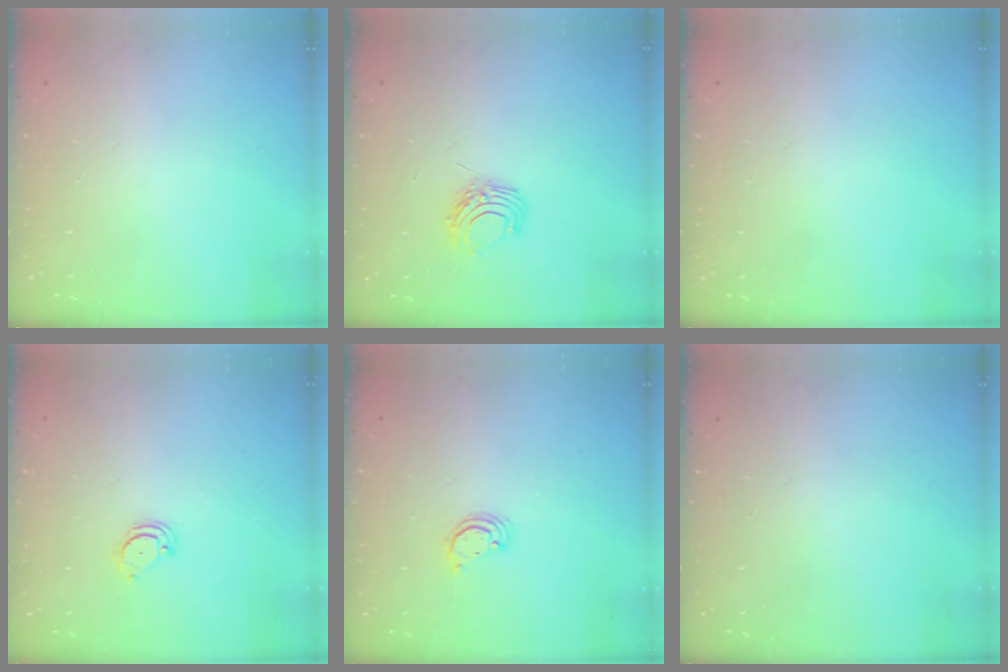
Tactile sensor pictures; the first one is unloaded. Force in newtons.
{"total": 6.9, "press": 6.9, "slide": 0.6}
{"total": 0.0}
{"total": 2.4, "press": 2.4, "slide": 0.2}
{"total": 2.8, "press": 2.8, "slide": 0.2}
{"total": 0.0}